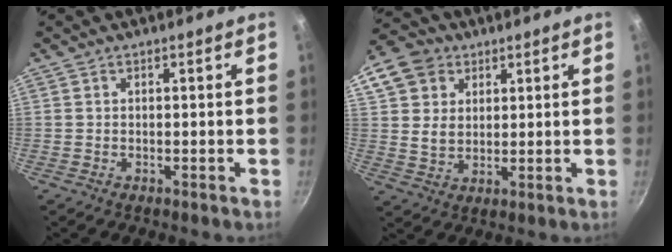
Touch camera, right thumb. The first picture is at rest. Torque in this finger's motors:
{"motor_torque": [-0.72, 1.03, -0.04, -0.16, 0.17]}